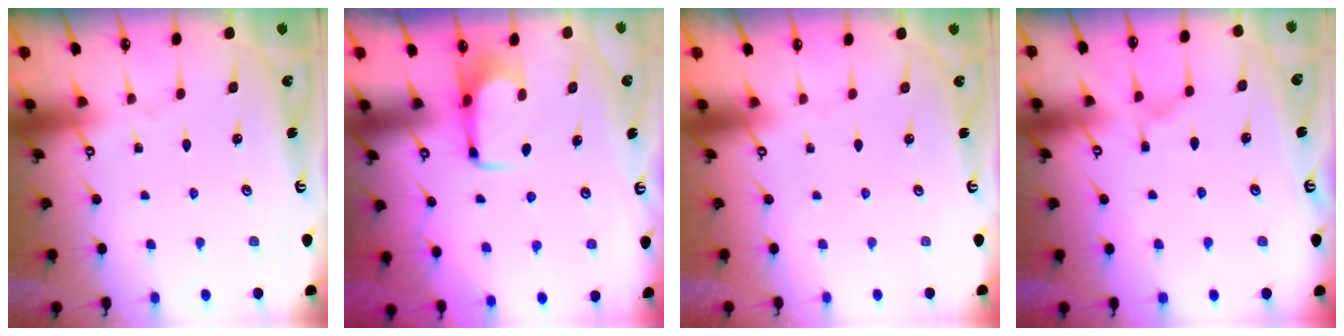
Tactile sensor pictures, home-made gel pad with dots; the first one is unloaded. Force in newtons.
{"total": 1.6, "press": 1.6, "slide": 0.5}
{"total": 1.5, "press": 1.4, "slide": 0.6}
{"total": 4.9, "press": 4.8, "slide": 0.6}